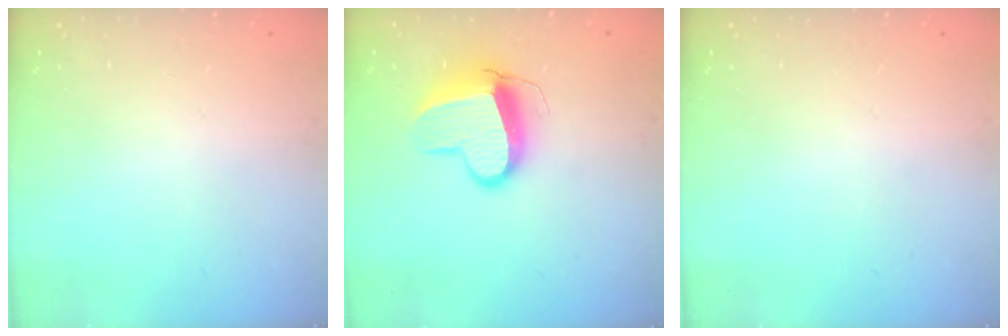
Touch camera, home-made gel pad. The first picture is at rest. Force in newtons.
{"total": 12.0, "press": 11.9, "slide": 1.2}
{"total": 0.0}